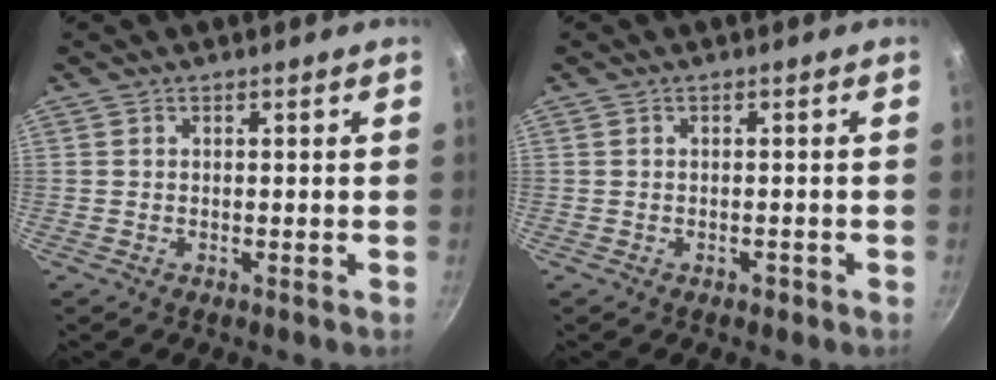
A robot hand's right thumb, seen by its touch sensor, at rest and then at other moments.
{"total": 0.9, "force": [-0.5, 0.6, 0.4], "torque": [0.000, 0.002, -0.009]}